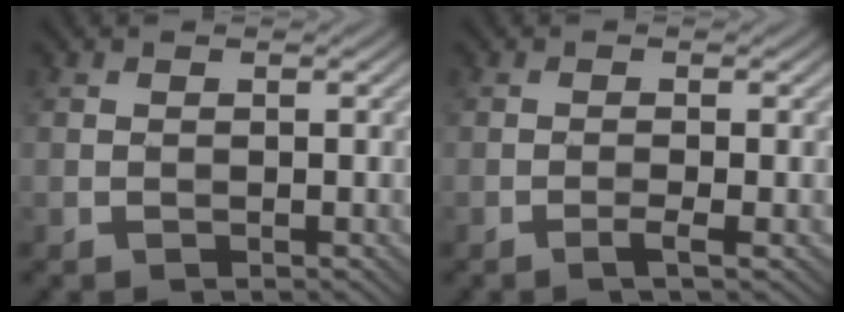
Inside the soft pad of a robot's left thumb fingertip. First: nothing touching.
{"total": 1.4, "force": [-0.7, -0.1, 1.2], "torque": [-0.023, 0.003, -0.019]}